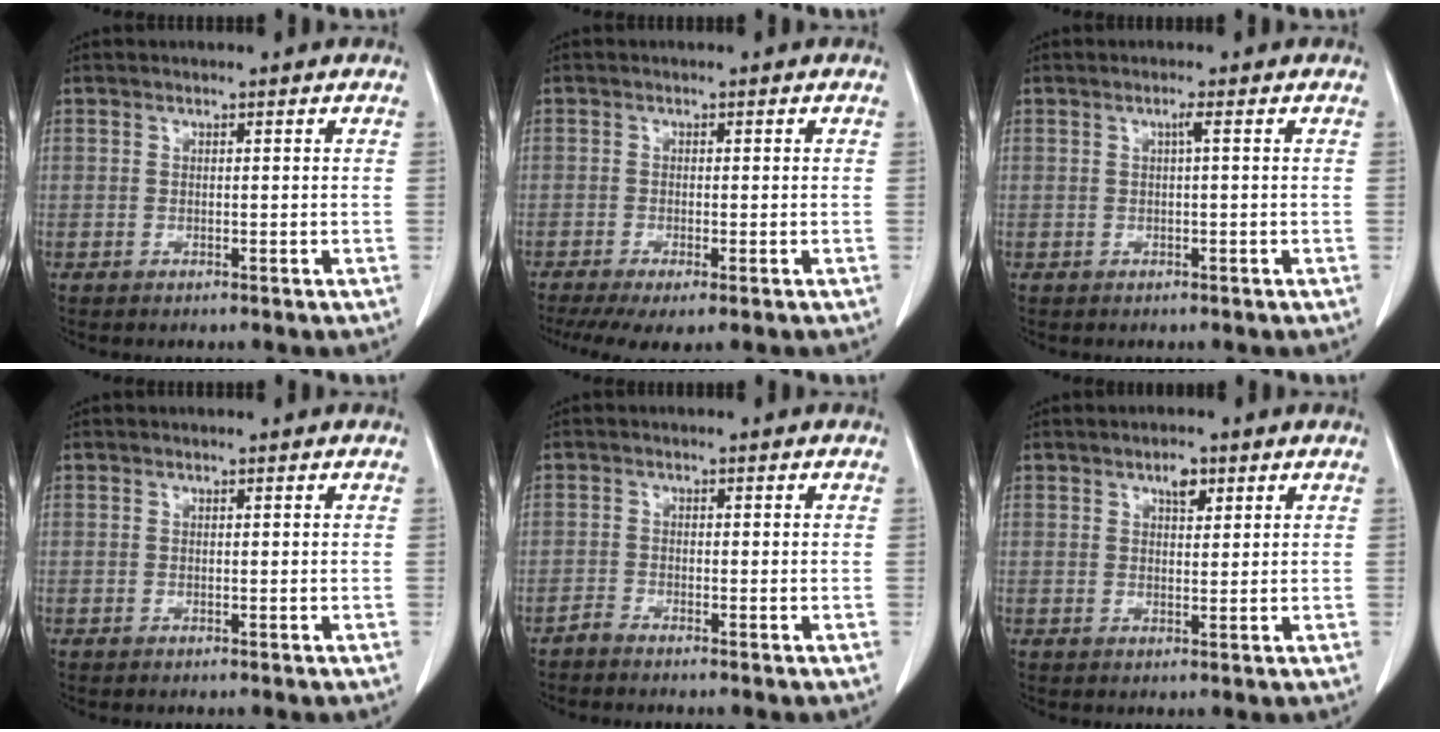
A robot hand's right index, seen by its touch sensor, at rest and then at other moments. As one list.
[{"total": 7.5, "force": [-4.2, 2.4, 5.7], "torque": [-0.100, -0.013, -0.067]}, {"total": 1.2, "force": [0.3, 0.1, 1.1], "torque": [-0.025, 0.003, 0.007]}, {"total": 0.0}, {"total": 1.6, "force": [-1.3, 0.3, 0.7], "torque": [-0.016, 0.001, -0.028]}, {"total": 3.1, "force": [1.7, 1.5, 2.1], "torque": [-0.038, 0.002, 0.029]}]